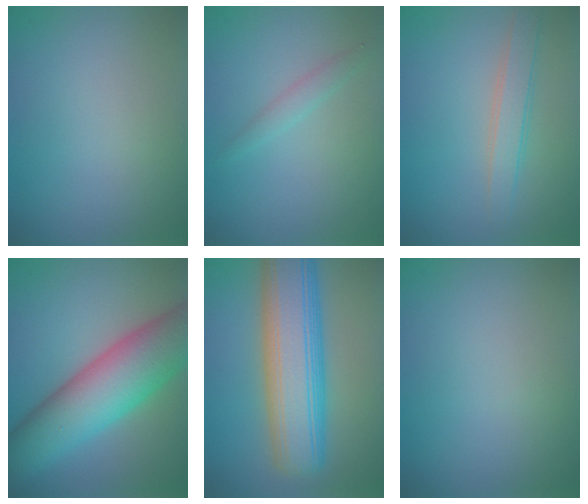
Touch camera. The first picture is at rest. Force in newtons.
{"total": 1.2, "press": 1.2, "slide": 0.1}
{"total": 2.4, "press": 2.4, "slide": 0.1}
{"total": 11.2, "press": 11.2, "slide": 0.2}
{"total": 10.8, "press": 10.8, "slide": 0.4}
{"total": 0.0}